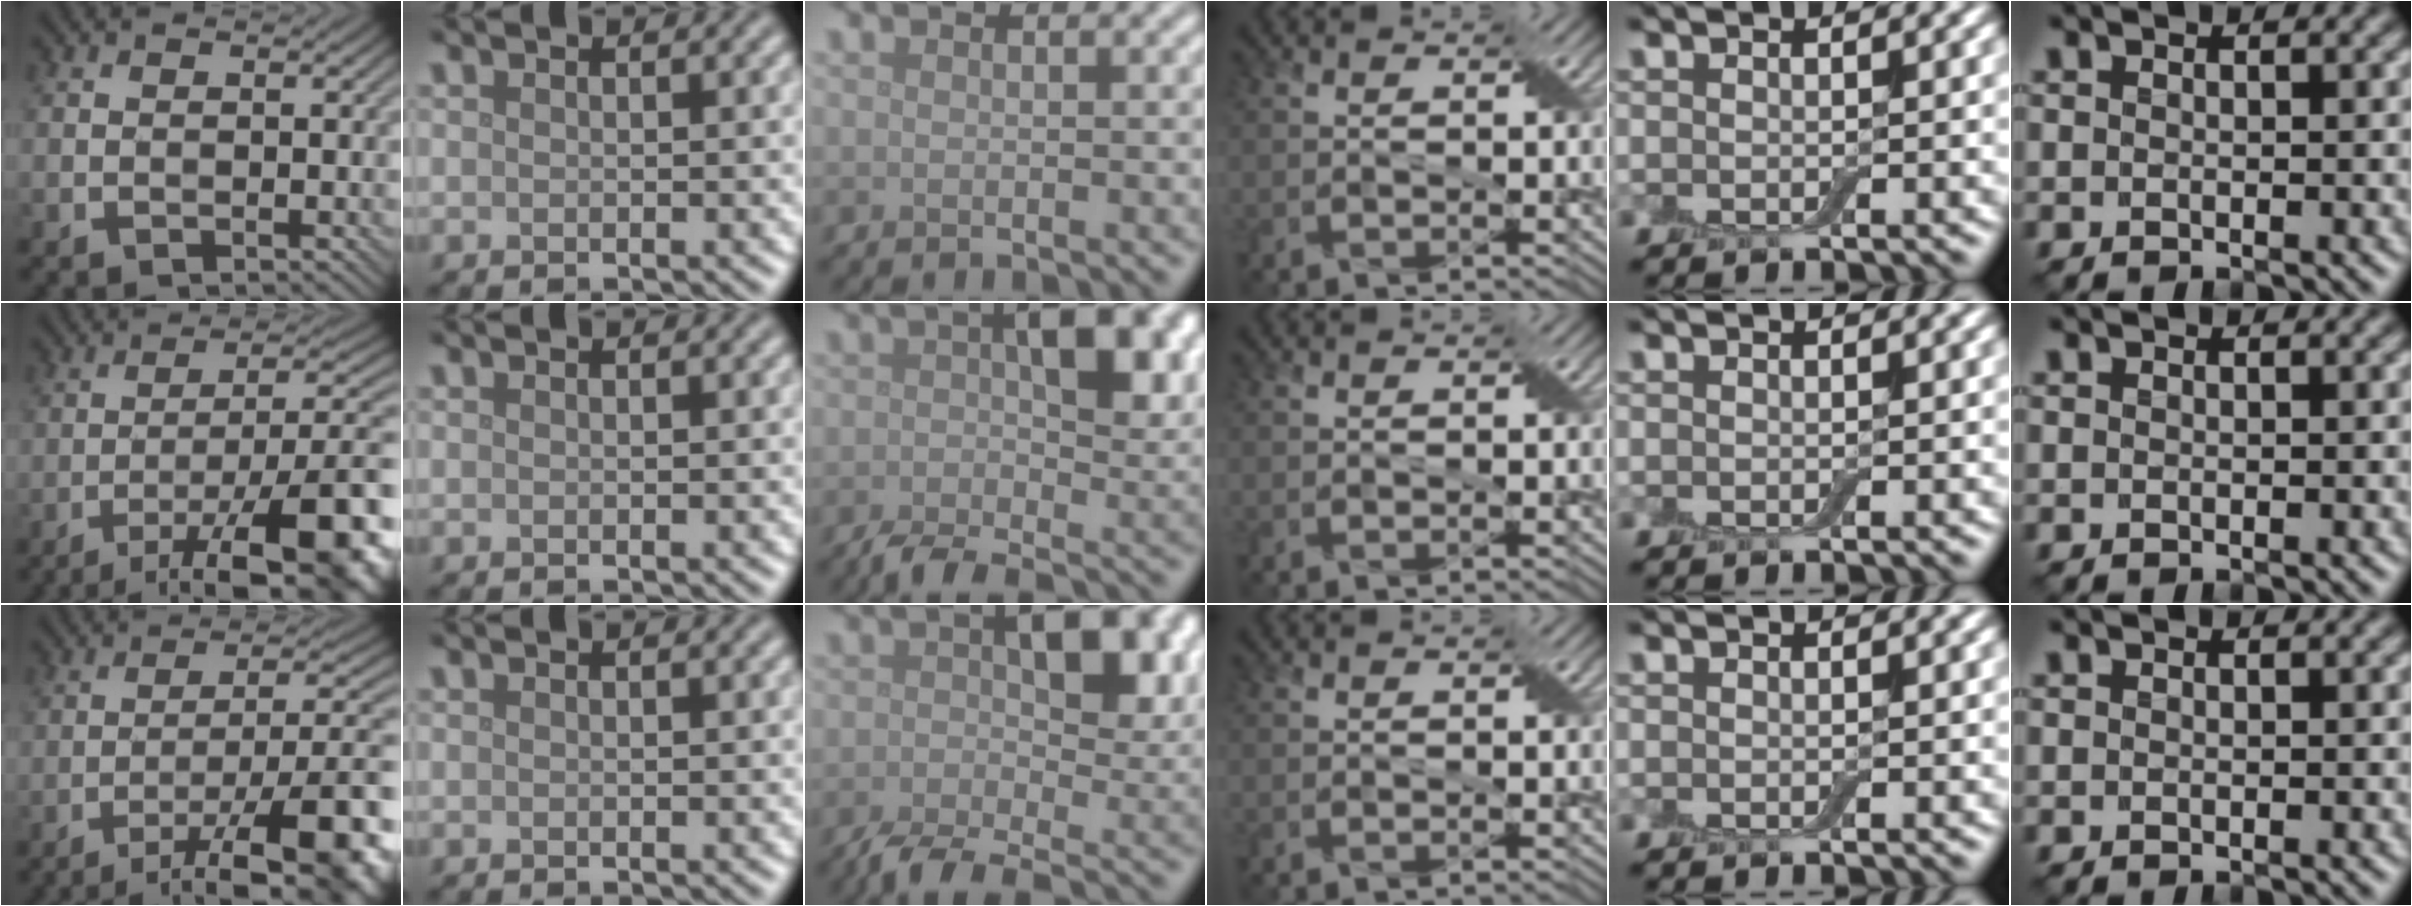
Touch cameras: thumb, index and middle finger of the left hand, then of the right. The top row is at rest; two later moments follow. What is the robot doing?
{"motion": "close", "object": "airpods case & airpods"}